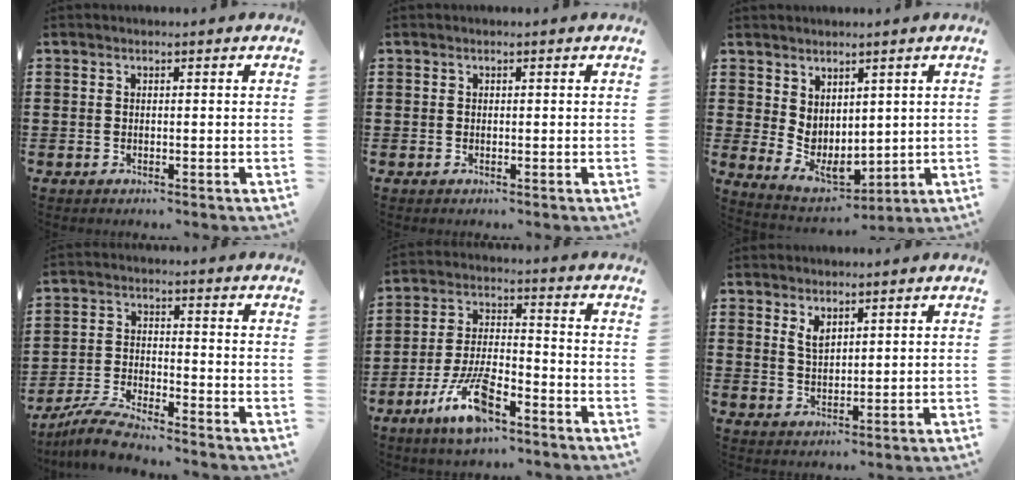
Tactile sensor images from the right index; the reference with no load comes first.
{"total": 0.0}
{"total": 4.9, "force": [2.6, 3.4, 2.4], "torque": [-0.047, -0.014, 0.053]}
{"total": 5.6, "force": [-5.4, 0.1, 1.6], "torque": [-0.041, -0.005, -0.106]}
{"total": 10.2, "force": [-6.2, 3.2, 7.4], "torque": [-0.160, 0.005, -0.118]}
{"total": 2.8, "force": [1.9, 1.3, 1.6], "torque": [-0.035, 0.003, 0.034]}